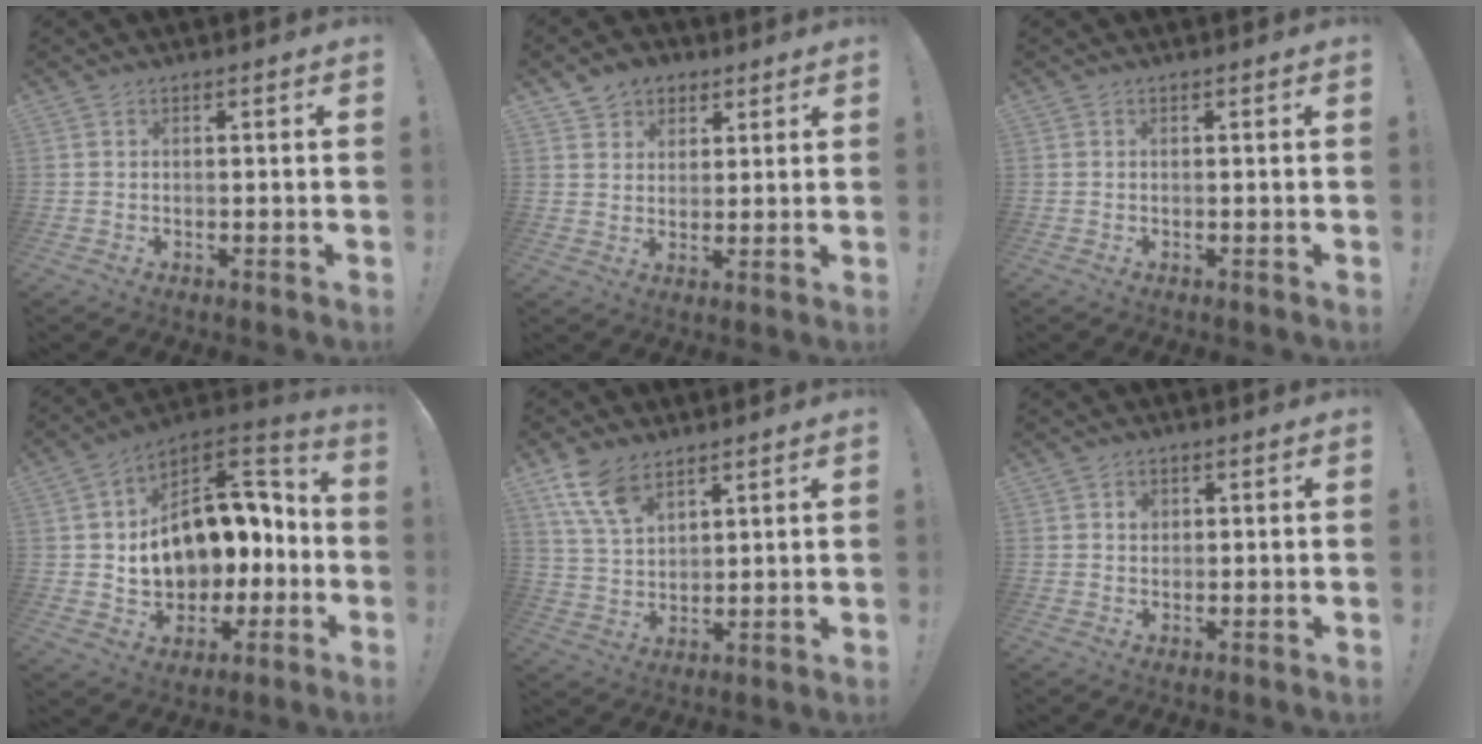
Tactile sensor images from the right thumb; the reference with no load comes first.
{"total": 6.2, "force": [3.3, 5.2, 1.0], "torque": [-0.012, -0.017, 0.064]}
{"total": 0.0}
{"total": 17.4, "force": [1.7, 12.8, 11.6], "torque": [-0.145, -0.013, 0.057]}
{"total": 11.0, "force": [7.1, 6.2, 5.7], "torque": [-0.109, -0.028, 0.139]}
{"total": 1.7, "force": [0.5, 1.5, 0.6], "torque": [0.007, -0.005, 0.005]}